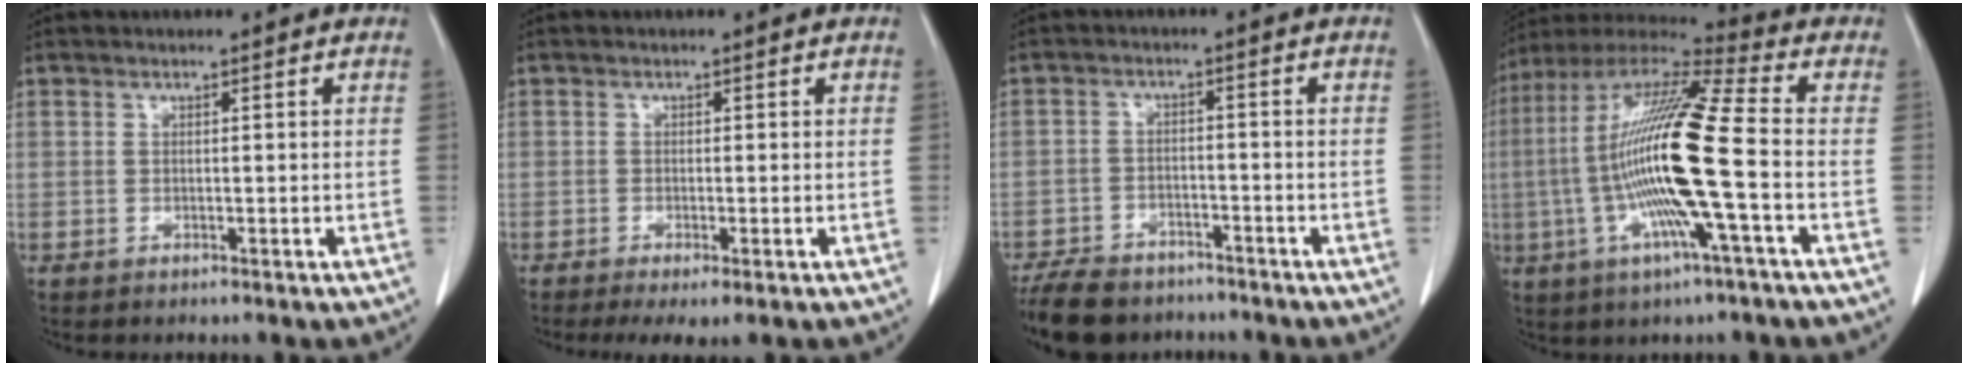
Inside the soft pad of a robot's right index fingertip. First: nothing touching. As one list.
[{"total": 3.6, "force": [-2.1, 0.8, 2.7], "torque": [-0.048, -0.013, -0.033]}, {"total": 11.1, "force": [-9.1, 4.7, 4.1], "torque": [-0.078, -0.010, -0.140]}, {"total": 19.1, "force": [-2.9, 0.6, 18.9], "torque": [-0.376, -0.002, -0.067]}]